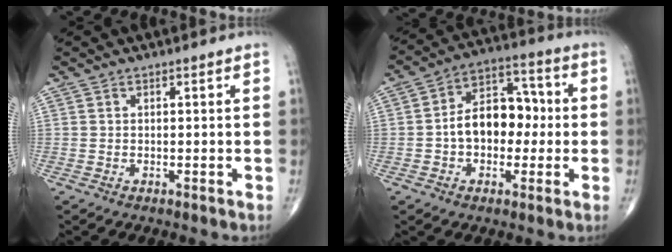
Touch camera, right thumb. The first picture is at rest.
{"total": 12.2, "force": [-0.7, 8.3, 8.9], "torque": [-0.110, 0.042, -0.022]}